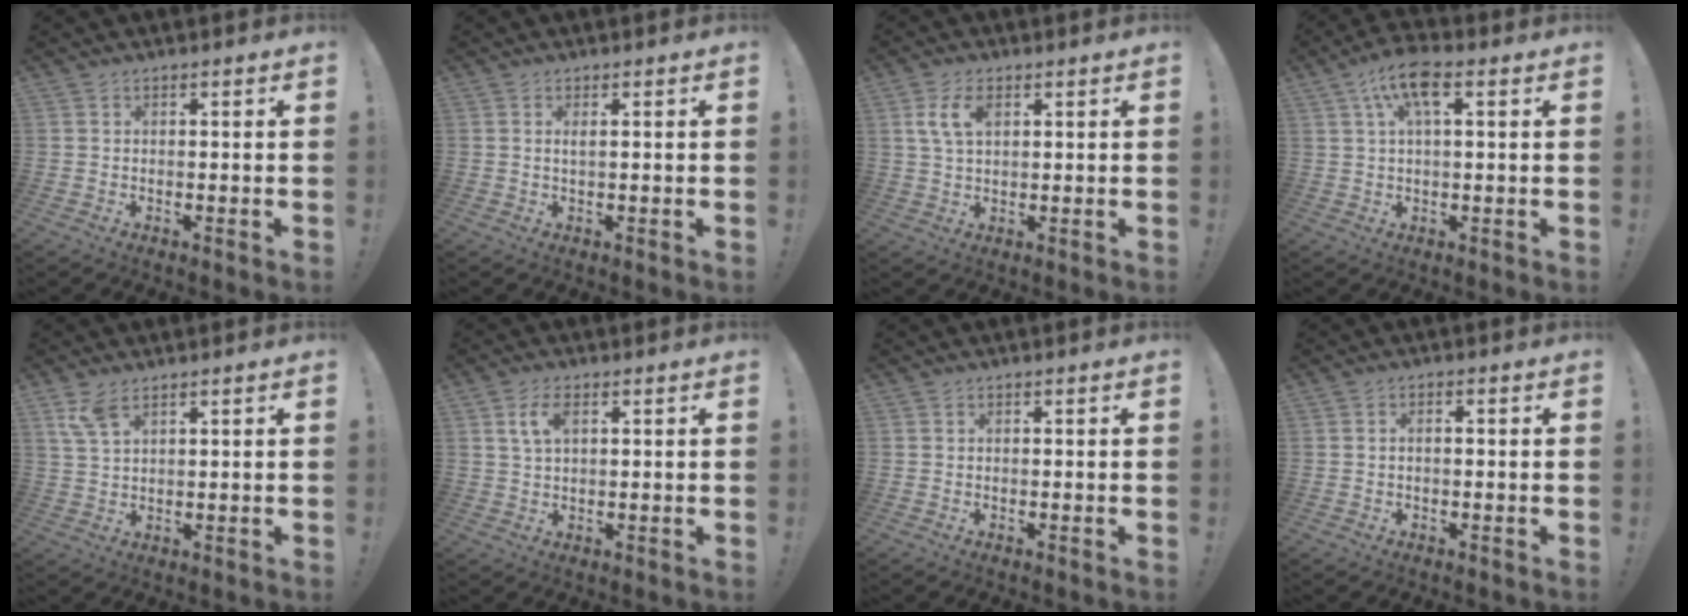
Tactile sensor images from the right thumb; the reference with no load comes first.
{"total": 1.1, "force": [0.6, 0.1, 1.0], "torque": [-0.012, -0.001, 0.007]}
{"total": 6.9, "force": [2.4, 3.9, 5.2], "torque": [-0.100, 0.002, 0.042]}
{"total": 9.8, "force": [4.0, 3.6, 8.2], "torque": [-0.140, -0.003, 0.071]}
{"total": 5.8, "force": [3.8, 2.1, 3.9], "torque": [-0.081, -0.011, 0.073]}
{"total": 5.4, "force": [2.0, 2.8, 4.2], "torque": [-0.076, 0.002, 0.034]}
{"total": 0.0}
{"total": 1.4, "force": [-0.6, 0.5, 1.2], "torque": [-0.026, 0.006, -0.009]}